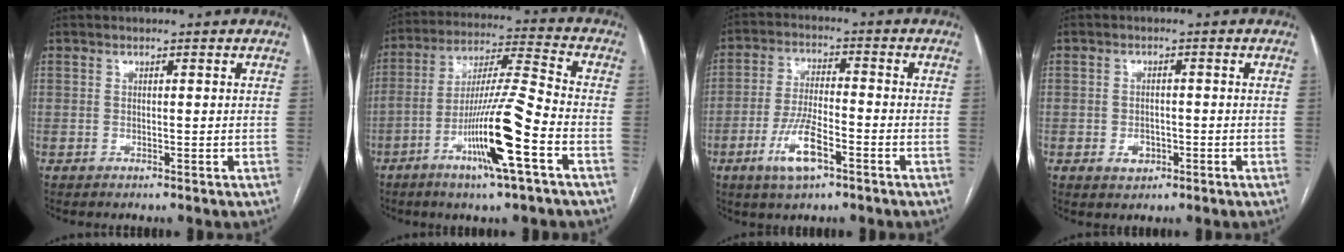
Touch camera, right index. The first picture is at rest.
{"total": 14.5, "force": [-6.1, -0.2, 13.2], "torque": [-0.250, -0.006, -0.111]}
{"total": 8.4, "force": [-4.2, 2.3, 6.9], "torque": [-0.143, -0.003, -0.075]}
{"total": 2.7, "force": [-1.0, 2.0, 1.4], "torque": [-0.017, 0.004, -0.009]}